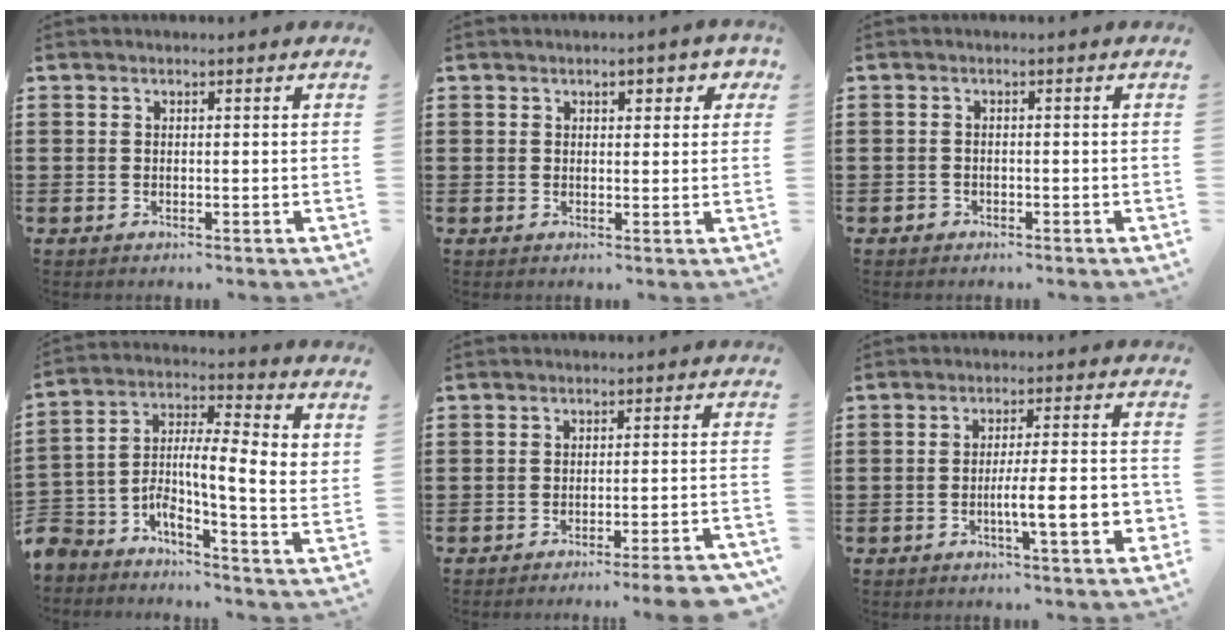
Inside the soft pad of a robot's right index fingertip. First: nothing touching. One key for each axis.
{"total": 2.6, "fx": 1.2, "fy": 1.1, "fz": 2.0, "tx": -0.025, "ty": 0.002, "tz": 0.016}
{"total": 0.8, "fx": -0.7, "fy": 0.4, "fz": 0.1, "tx": -0.003, "ty": 0.001, "tz": -0.015}
{"total": 5.9, "fx": -1.0, "fy": 0.9, "fz": 5.8, "tx": -0.130, "ty": -0.032, "tz": -0.029}
{"total": 3.8, "fx": -3.2, "fy": -0.4, "fz": 2.0, "tx": -0.033, "ty": -0.012, "tz": -0.061}
{"total": 8.5, "fx": -2.5, "fy": 1.3, "fz": 8.0, "tx": -0.128, "ty": -0.008, "tz": -0.044}